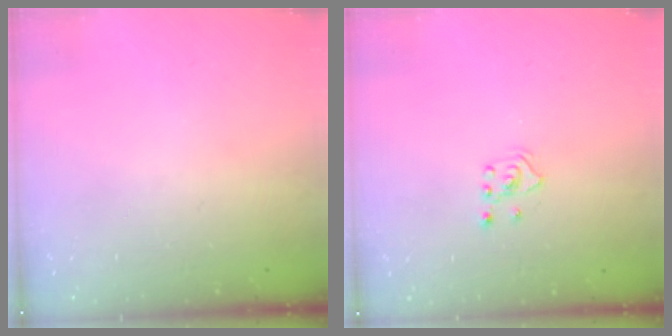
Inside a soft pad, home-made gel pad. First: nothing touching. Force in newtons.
{"total": 2.4, "press": 2.2, "slide": 0.8}